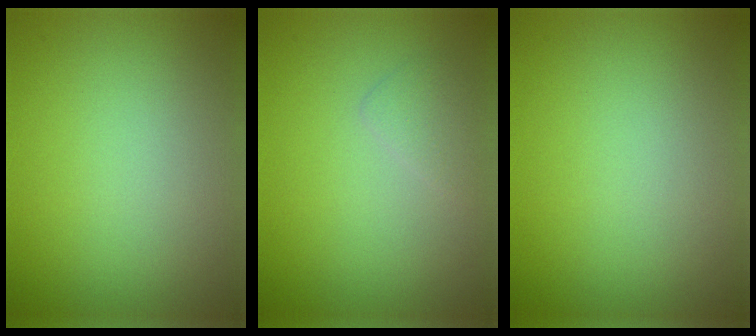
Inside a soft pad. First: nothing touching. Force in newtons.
{"total": 1.1, "press": 1.1, "slide": 0.0}
{"total": 0.0}